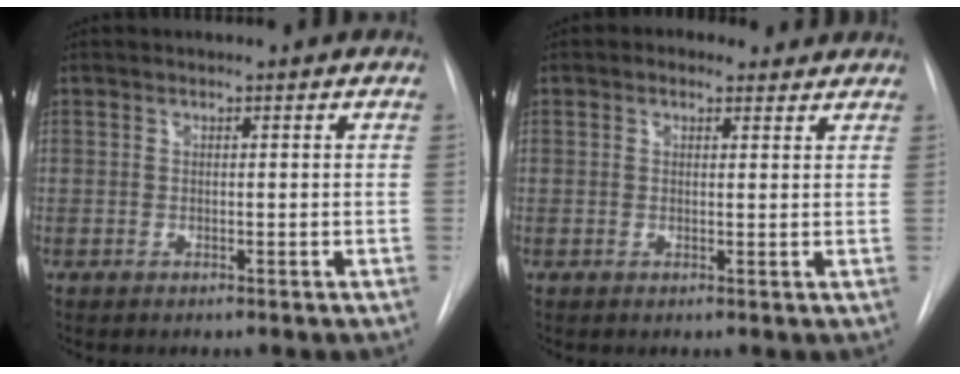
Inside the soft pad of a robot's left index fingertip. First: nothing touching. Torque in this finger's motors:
{"motor_torque": [0.67, -0.53, 0.20, 0.04]}